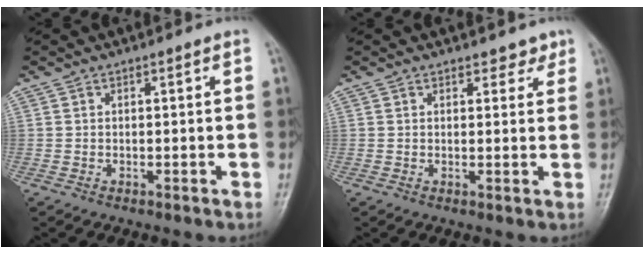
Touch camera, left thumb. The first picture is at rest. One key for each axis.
{"total": 2.4, "fx": 1.9, "fy": 1.3, "fz": 0.7, "tx": 0.013, "ty": -0.010, "tz": 0.019}